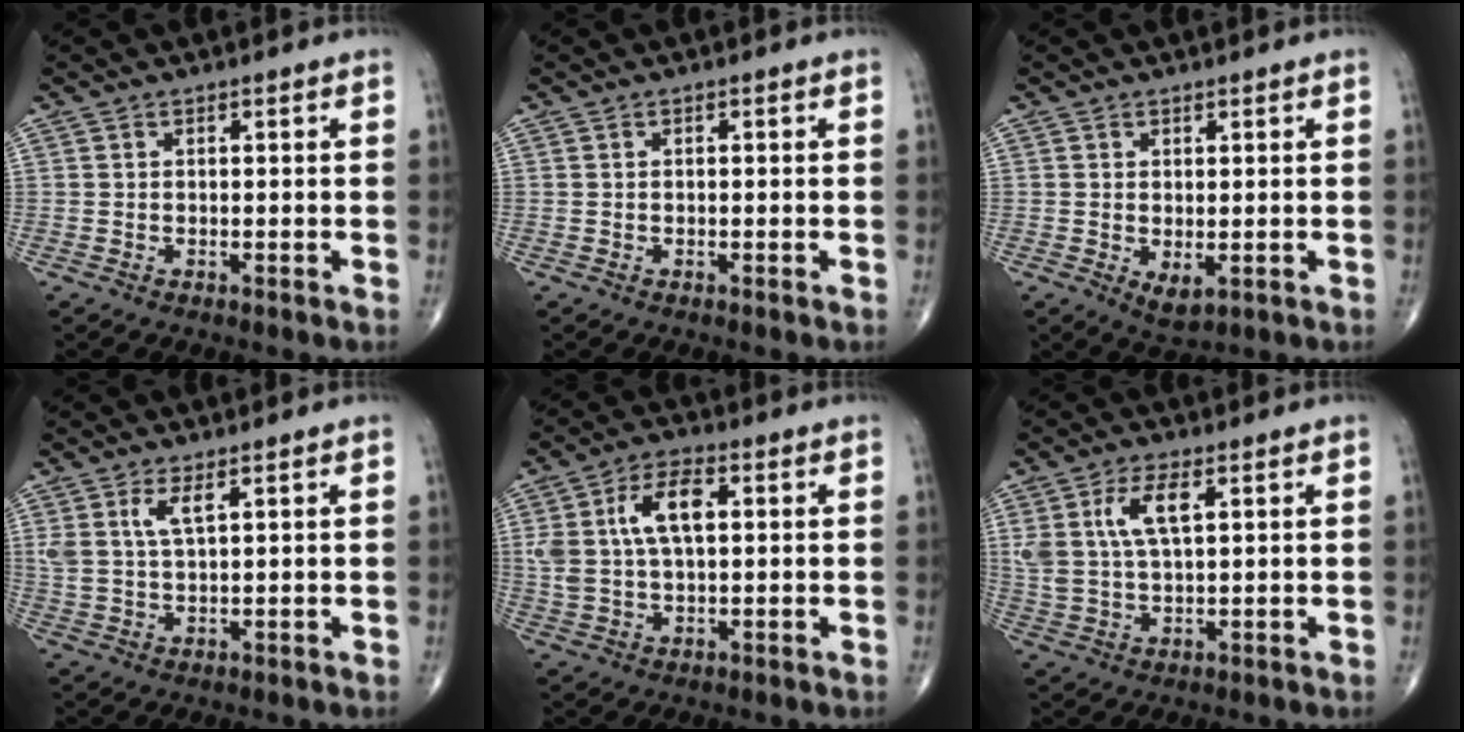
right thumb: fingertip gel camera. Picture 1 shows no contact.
{"total": 0.0}
{"total": 3.3, "force": [-0.5, 1.7, 2.7], "torque": [-0.041, -0.010, 0.002]}
{"total": 4.2, "force": [2.0, 1.3, 3.5], "torque": [-0.075, -0.008, 0.048]}
{"total": 10.1, "force": [2.3, 5.1, 8.4], "torque": [-0.161, 0.012, 0.043]}
{"total": 8.0, "force": [2.9, 3.3, 6.6], "torque": [-0.139, -0.003, 0.062]}